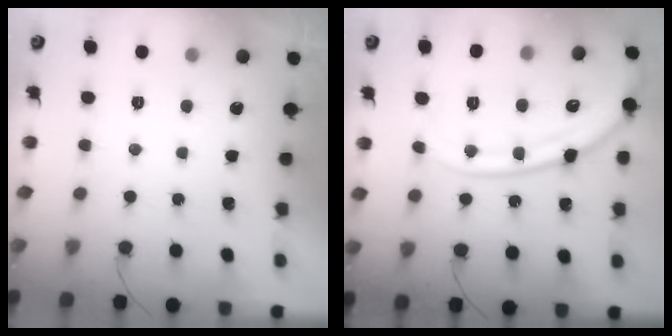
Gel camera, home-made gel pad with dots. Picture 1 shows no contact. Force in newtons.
{"total": 19.5, "press": 19.5, "slide": 1.3}